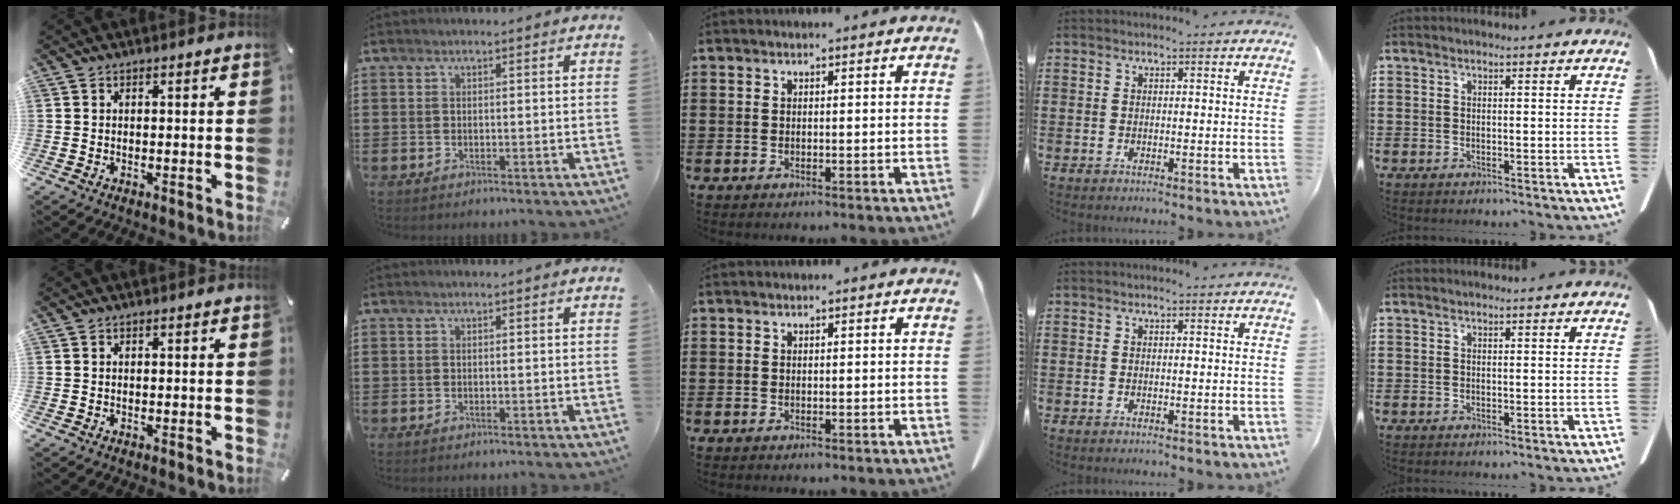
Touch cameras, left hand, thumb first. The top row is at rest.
{}